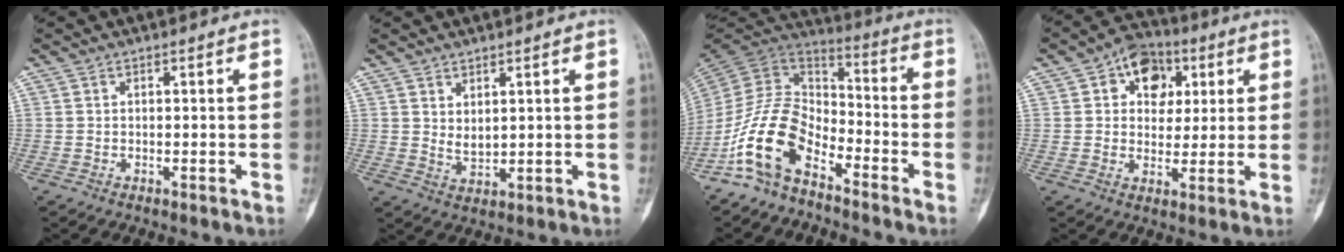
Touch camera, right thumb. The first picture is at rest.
{"total": 3.1, "force": [1.4, 1.6, 2.3], "torque": [-0.037, -0.019, 0.033]}
{"total": 13.9, "force": [-8.3, 7.6, 8.2], "torque": [-0.150, 0.078, -0.176]}
{"total": 10.4, "force": [3.8, 7.7, 5.9], "torque": [-0.040, -0.001, 0.053]}